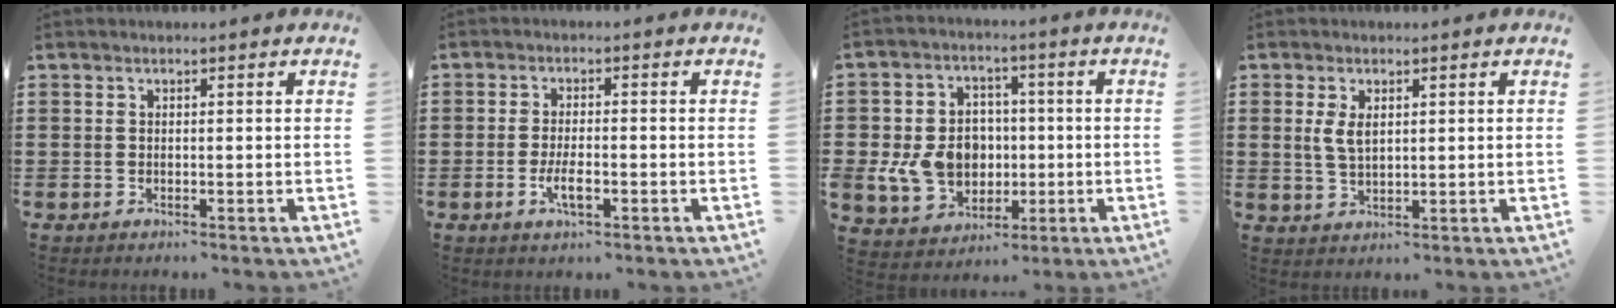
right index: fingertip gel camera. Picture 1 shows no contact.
{"total": 3.7, "force": [-1.5, 1.1, 3.3], "torque": [-0.068, -0.004, -0.029]}
{"total": 9.8, "force": [-1.1, 8.3, 5.2], "torque": [-0.115, 0.016, -0.017]}
{"total": 3.3, "force": [0.8, 1.6, 2.7], "torque": [-0.059, 0.005, 0.015]}